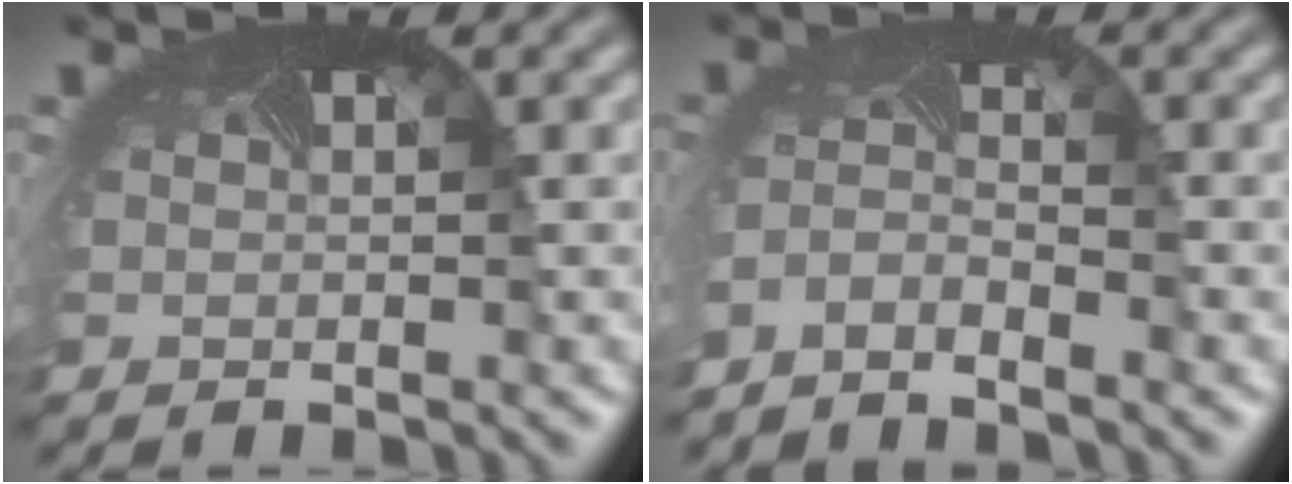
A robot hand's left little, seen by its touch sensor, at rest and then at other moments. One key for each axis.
{"total": 2.1, "fx": -2.1, "fy": -0.3, "fz": 0.0, "tx": -0.022, "ty": -0.014, "tz": -0.045}